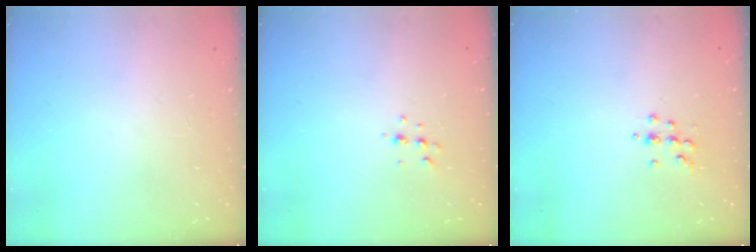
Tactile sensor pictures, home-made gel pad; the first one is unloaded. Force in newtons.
{"total": 4.3, "press": 4.2, "slide": 0.6}
{"total": 4.8, "press": 4.7, "slide": 0.5}